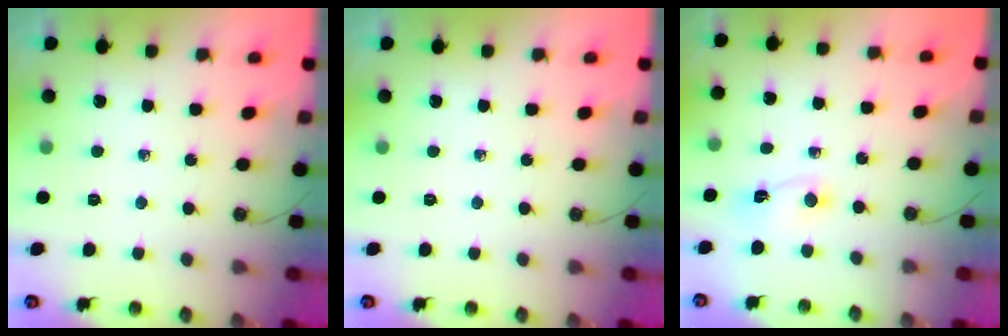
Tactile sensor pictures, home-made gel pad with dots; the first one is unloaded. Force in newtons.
{"total": 0.0}
{"total": 2.1, "press": 2.1, "slide": 0.3}